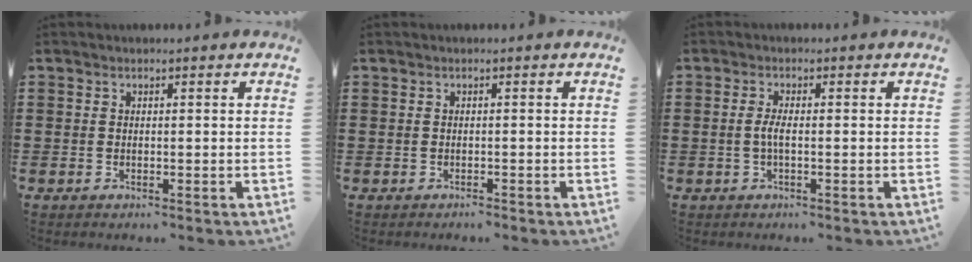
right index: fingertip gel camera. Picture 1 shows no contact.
{"total": 0.6, "force": [-0.5, 0.3, -0.1], "torque": [0.001, 0.003, -0.012]}
{"total": 2.4, "force": [-0.5, 0.4, 2.3], "torque": [-0.058, -0.006, -0.014]}